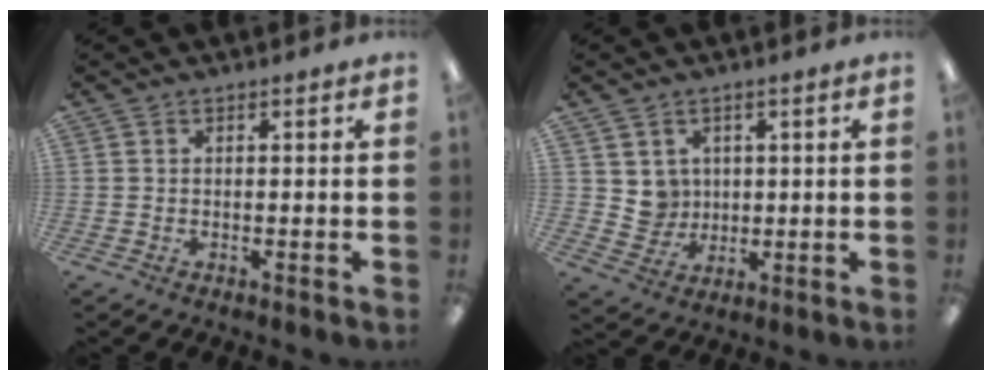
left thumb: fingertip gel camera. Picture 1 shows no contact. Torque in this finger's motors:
{"motor_torque": [0.00, 0.01, 0.01, -0.02, 0.00]}